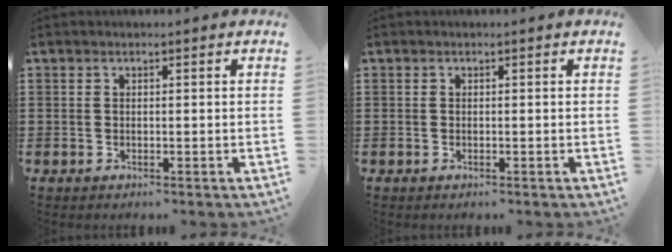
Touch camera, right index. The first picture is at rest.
{"total": 0.0}